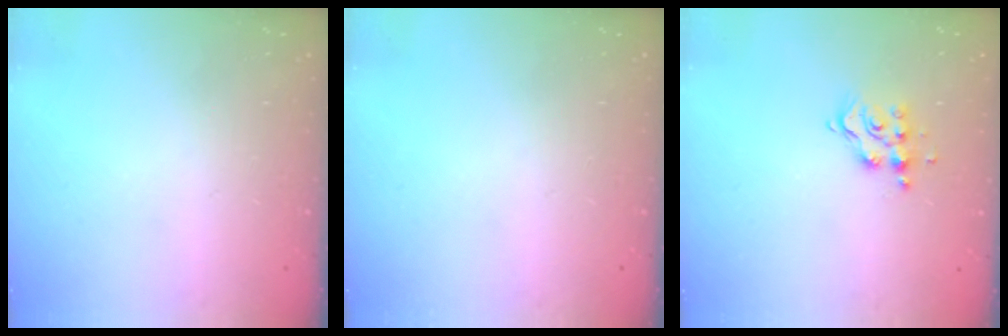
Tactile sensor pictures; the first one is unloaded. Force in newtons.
{"total": 0.0}
{"total": 9.8, "press": 9.8, "slide": 0.8}